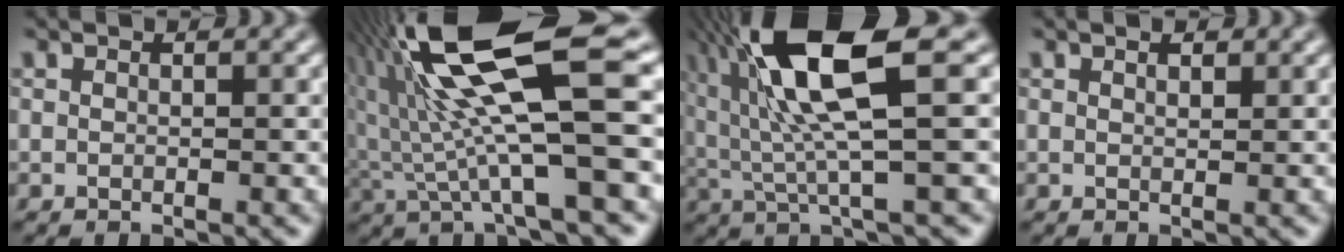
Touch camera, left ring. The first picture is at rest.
{"total": 12.1, "force": [3.2, 2.2, 11.4], "torque": [-0.215, 0.019, 0.064]}
{"total": 10.8, "force": [4.1, 2.2, 9.7], "torque": [-0.191, 0.014, 0.080]}
{"total": 1.0, "force": [0.8, 0.3, 0.5], "torque": [-0.004, 0.005, 0.009]}